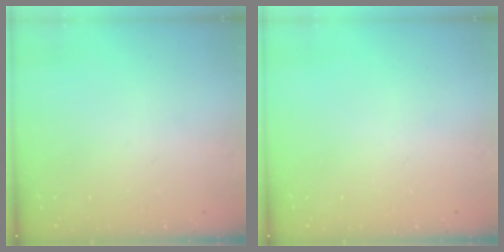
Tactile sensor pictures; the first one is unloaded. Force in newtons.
{"total": 0.0}